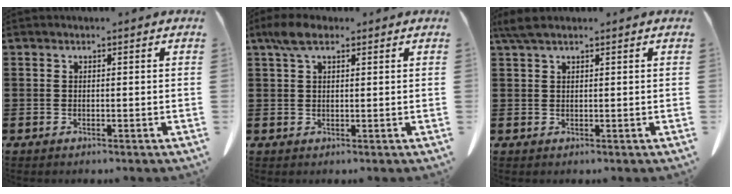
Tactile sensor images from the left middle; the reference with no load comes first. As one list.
[{"total": 3.9, "force": [2.2, 1.6, 2.8], "torque": [-0.062, 0.008, 0.040]}, {"total": 2.5, "force": [1.6, 0.6, 1.8], "torque": [-0.040, 0.002, 0.029]}]